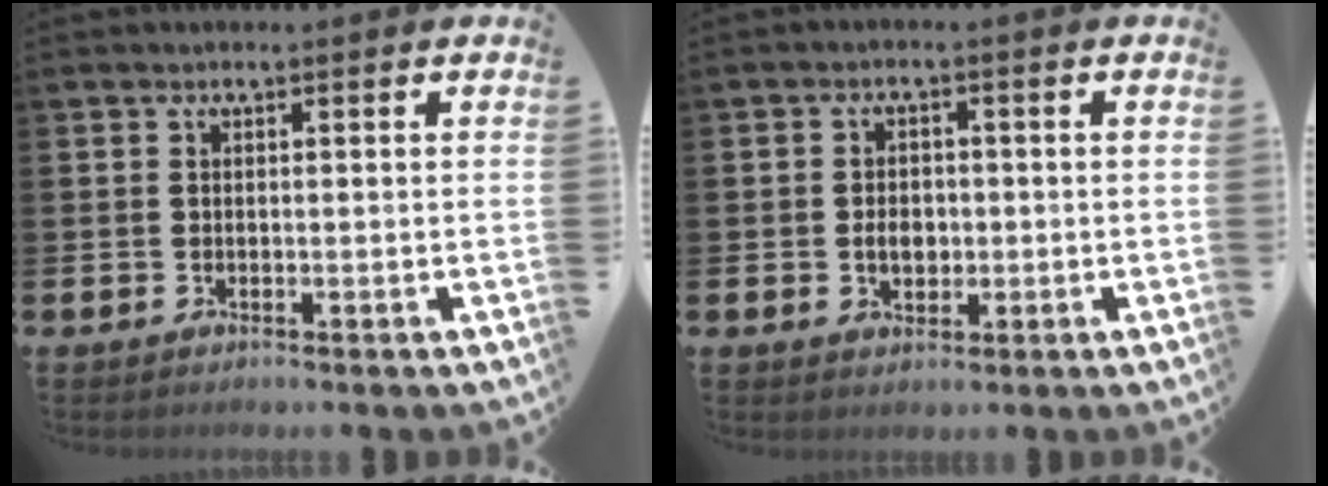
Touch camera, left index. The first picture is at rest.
{"total": 3.3, "force": [-0.3, 2.4, 2.2], "torque": [-0.029, -0.001, -0.012]}